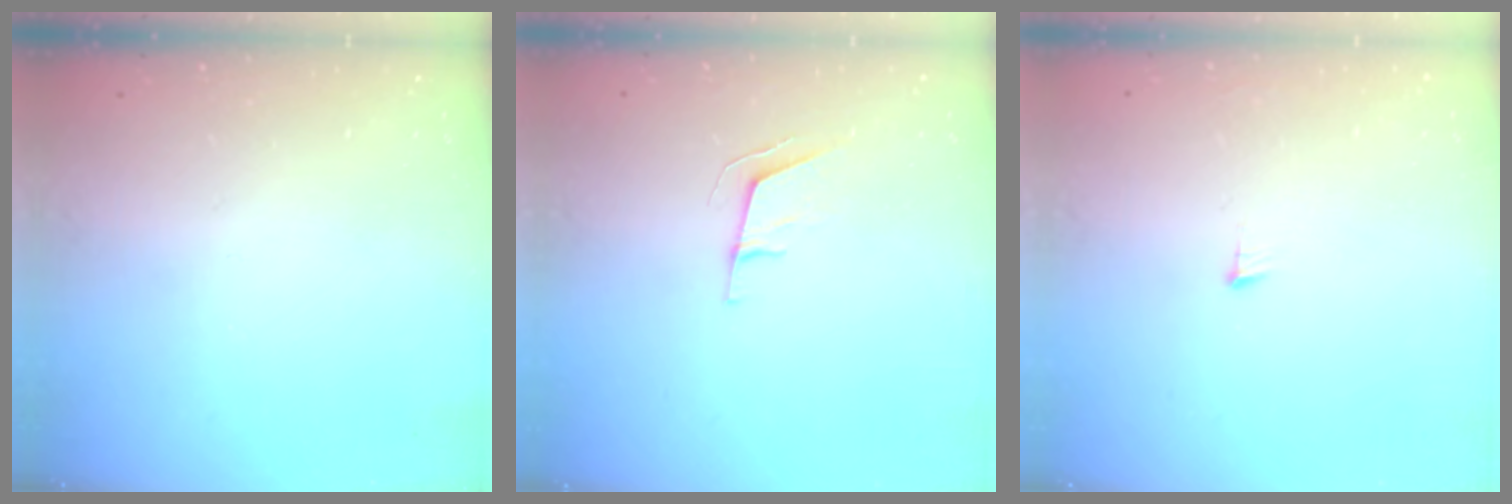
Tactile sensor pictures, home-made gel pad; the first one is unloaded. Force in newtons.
{"total": 6.1, "press": 5.5, "slide": 2.7}
{"total": 4.5, "press": 4.5, "slide": 0.3}